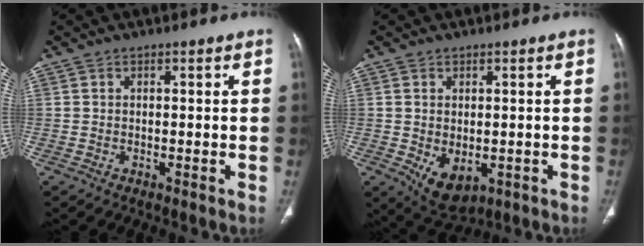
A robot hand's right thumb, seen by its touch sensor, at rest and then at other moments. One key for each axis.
{"total": 6.8, "fx": -1.5, "fy": 4.1, "fz": 5.3, "tx": -0.078, "ty": -0.009, "tz": -0.005}